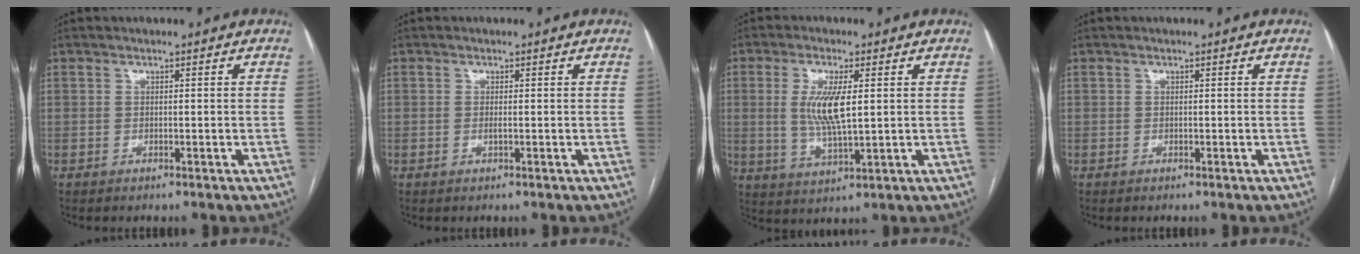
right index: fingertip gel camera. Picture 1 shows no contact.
{"total": 0.5, "force": [-0.1, 0.0, 0.5], "torque": [-0.013, -0.001, -0.002]}
{"total": 7.6, "force": [1.1, 1.8, 7.3], "torque": [-0.152, -0.005, 0.026]}
{"total": 0.0}